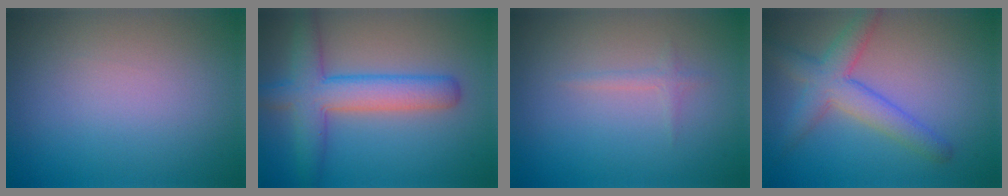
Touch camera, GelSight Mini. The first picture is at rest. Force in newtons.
{"total": 6.2, "press": 6.2, "slide": 0.3}
{"total": 0.8, "press": 0.8, "slide": 0.1}
{"total": 4.5, "press": 4.5, "slide": 0.2}